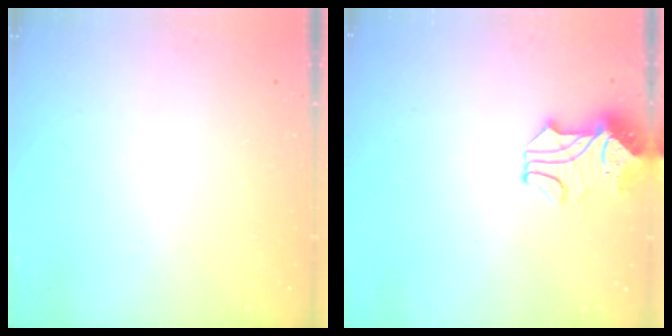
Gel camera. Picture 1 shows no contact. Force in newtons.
{"total": 2.4, "press": 2.1, "slide": 1.1}